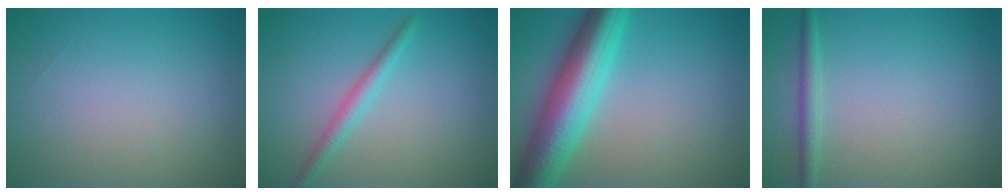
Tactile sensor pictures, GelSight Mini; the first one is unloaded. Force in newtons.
{"total": 2.0, "press": 2.0, "slide": 0.0}
{"total": 9.1, "press": 9.1, "slide": 0.0}
{"total": 1.7, "press": 1.7, "slide": 0.0}